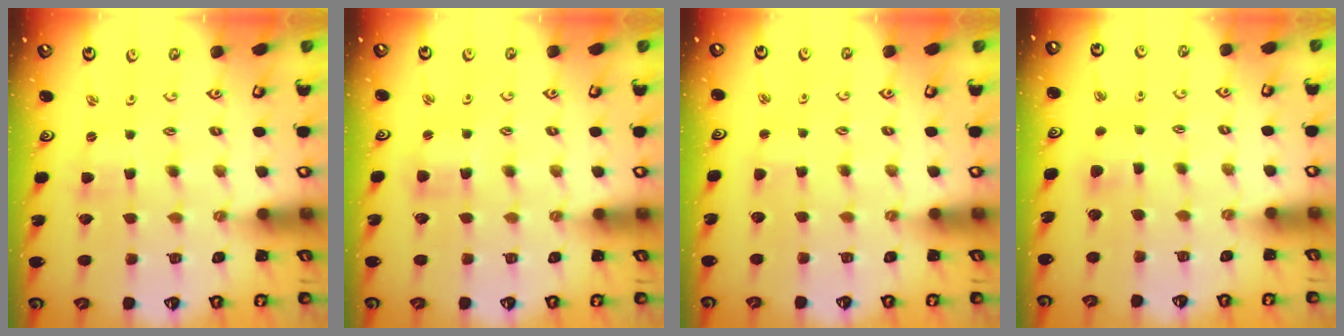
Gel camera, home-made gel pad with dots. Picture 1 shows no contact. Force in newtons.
{"total": 1.7, "press": 1.7, "slide": 0.4}
{"total": 1.9, "press": 1.9, "slide": 0.2}
{"total": 4.5, "press": 4.4, "slide": 0.7}